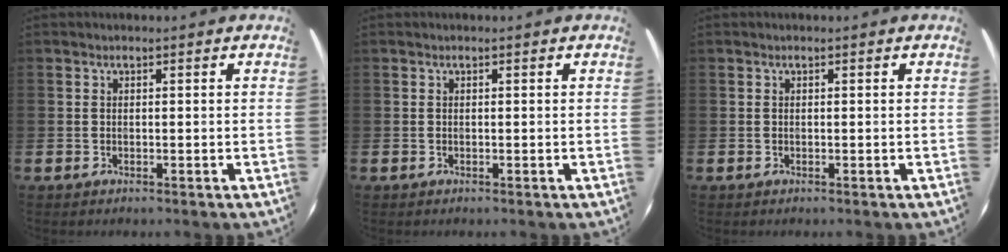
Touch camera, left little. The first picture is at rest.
{"total": 0.0}
{"total": 0.0}